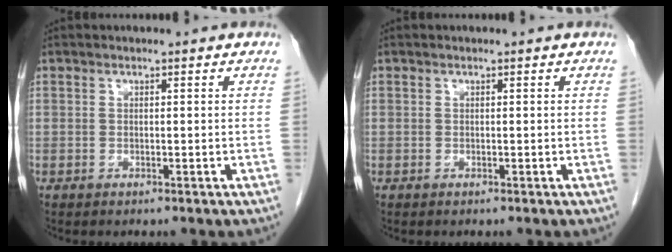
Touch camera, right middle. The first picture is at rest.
{"total": 0.0}